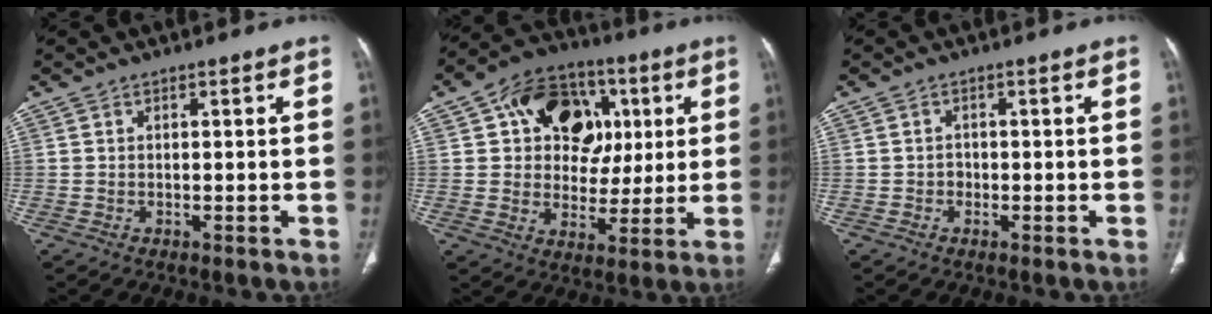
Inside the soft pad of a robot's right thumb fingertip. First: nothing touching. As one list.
[{"total": 18.2, "force": [5.1, 13.2, 11.4], "torque": [-0.123, 0.011, 0.079]}, {"total": 1.2, "force": [-0.4, 1.1, 0.4], "torque": [0.002, 0.006, -0.009]}]